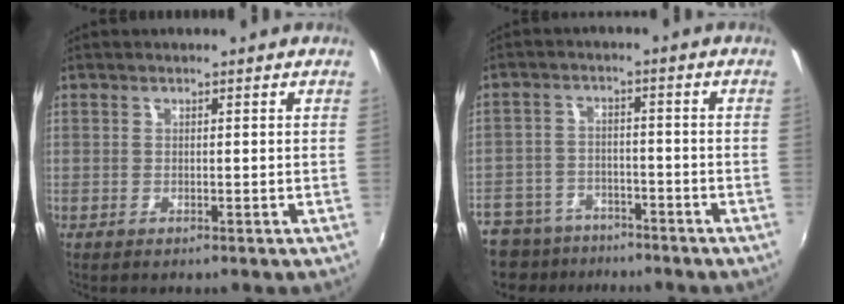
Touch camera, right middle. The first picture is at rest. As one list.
[{"total": 15.2, "force": [-11.1, 9.1, 4.9], "torque": [-0.160, -0.003, -0.175]}]